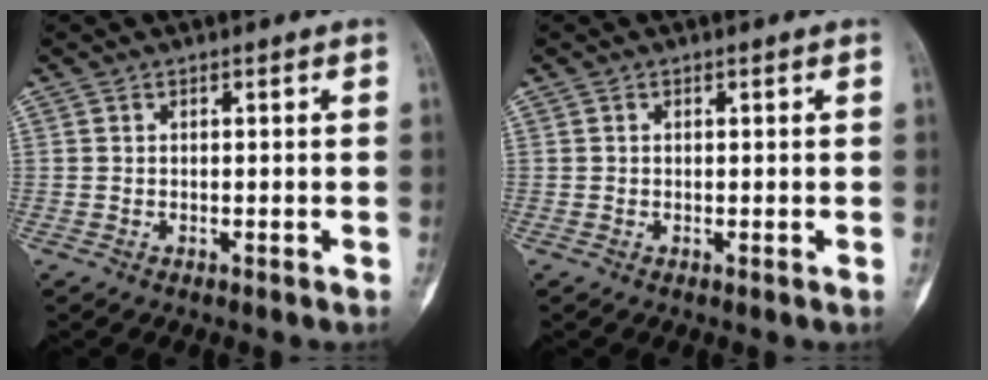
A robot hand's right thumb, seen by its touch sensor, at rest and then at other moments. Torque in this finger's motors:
{"motor_torque": [0.17, 0.38, -0.19, -0.02, -0.03]}